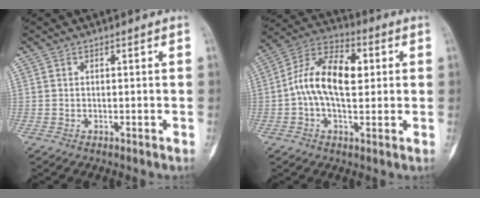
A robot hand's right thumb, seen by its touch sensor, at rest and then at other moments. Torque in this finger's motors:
{"motor_torque": [1.40, 1.66, 0.56, -0.48, 0.31]}